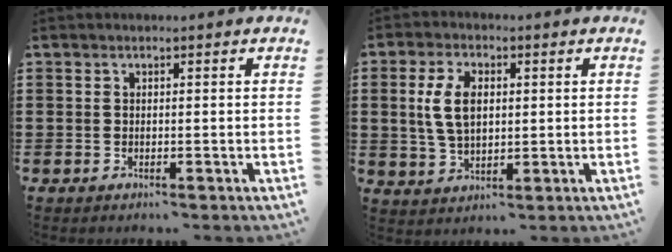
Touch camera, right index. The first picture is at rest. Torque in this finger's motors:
{"motor_torque": [1.71, 0.43, 0.89, 0.19]}